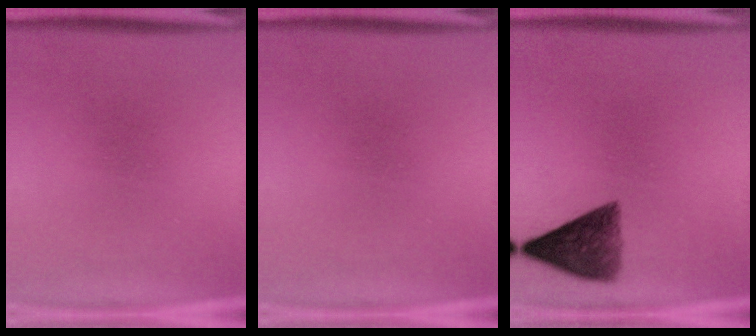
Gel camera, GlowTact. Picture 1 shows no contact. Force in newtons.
{"total": 0.0}
{"total": 7.1}